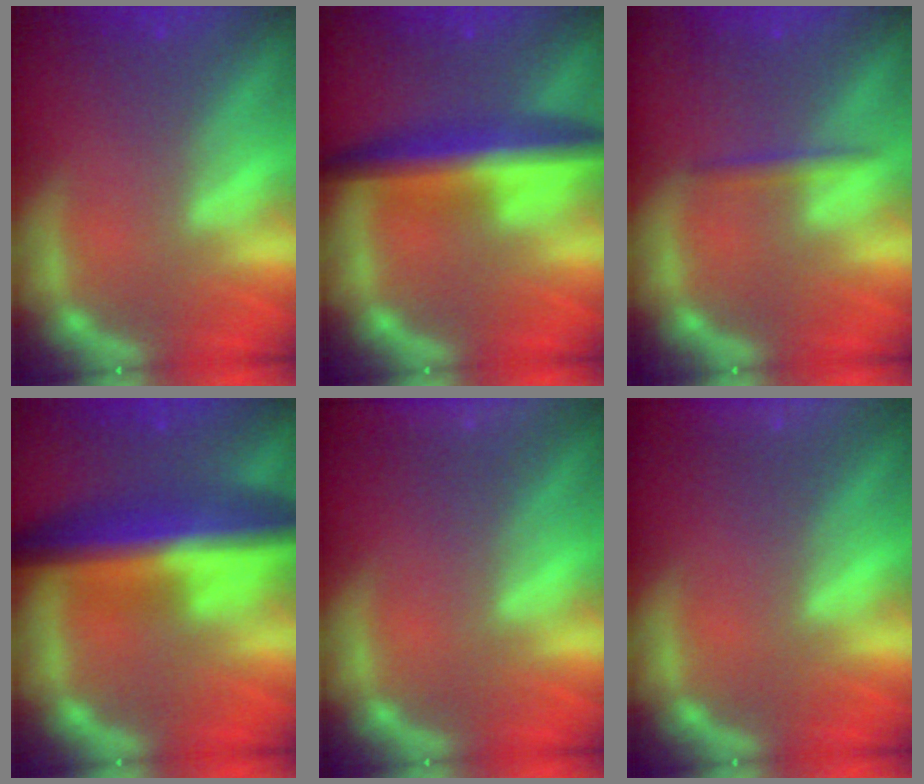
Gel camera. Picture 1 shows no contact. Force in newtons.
{"total": 7.0}
{"total": 1.4}
{"total": 10.1}
{"total": 8.0}
{"total": 9.0}